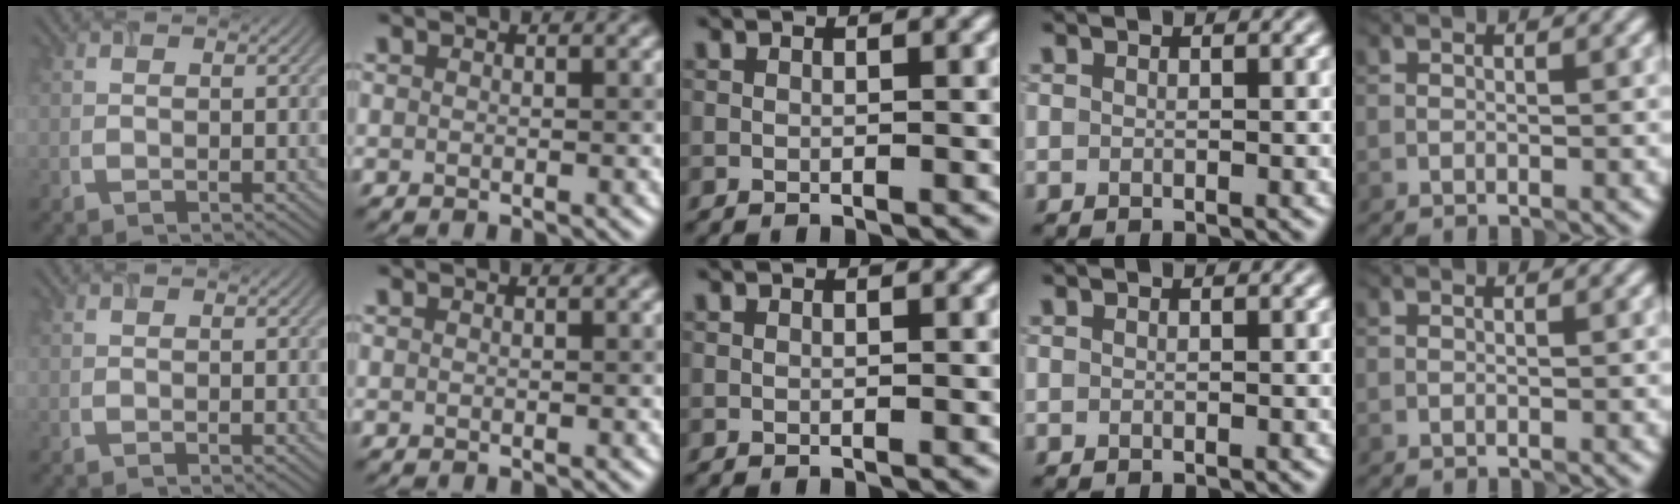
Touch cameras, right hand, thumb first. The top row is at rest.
{}